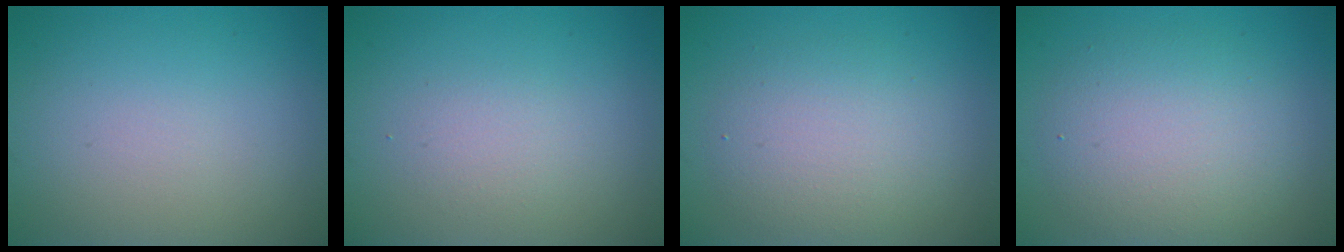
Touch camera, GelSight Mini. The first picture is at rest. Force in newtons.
{"total": 1.4, "press": 1.4, "slide": 0.0}
{"total": 4.1, "press": 4.1, "slide": 0.1}
{"total": 5.3, "press": 5.3, "slide": 0.0}